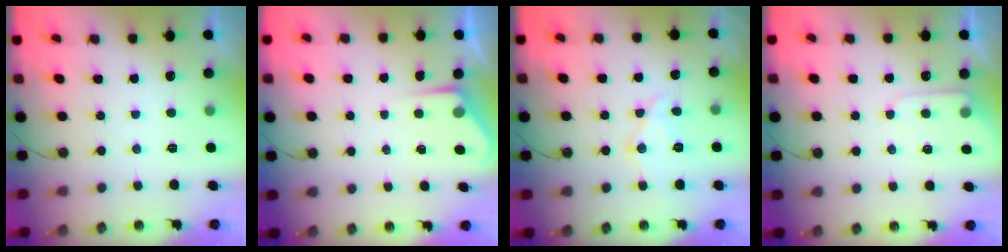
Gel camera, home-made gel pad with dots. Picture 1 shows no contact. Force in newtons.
{"total": 2.3, "press": 2.3, "slide": 0.3}
{"total": 12.4, "press": 12.3, "slide": 1.2}
{"total": 4.9, "press": 4.9, "slide": 0.6}